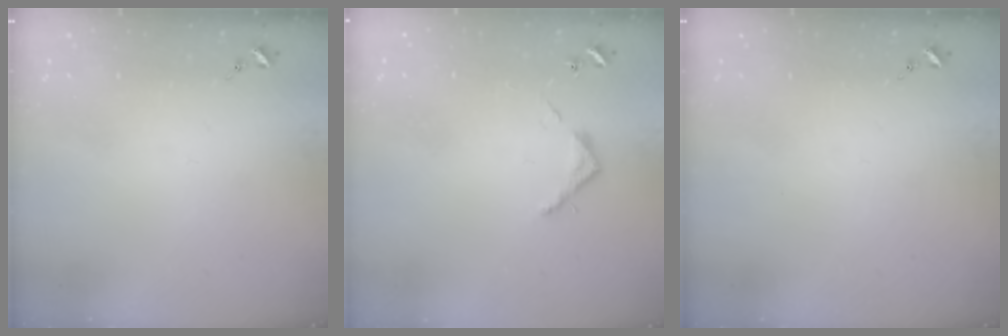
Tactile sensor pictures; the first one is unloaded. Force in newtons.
{"total": 3.6, "press": 3.6, "slide": 0.2}
{"total": 0.0}